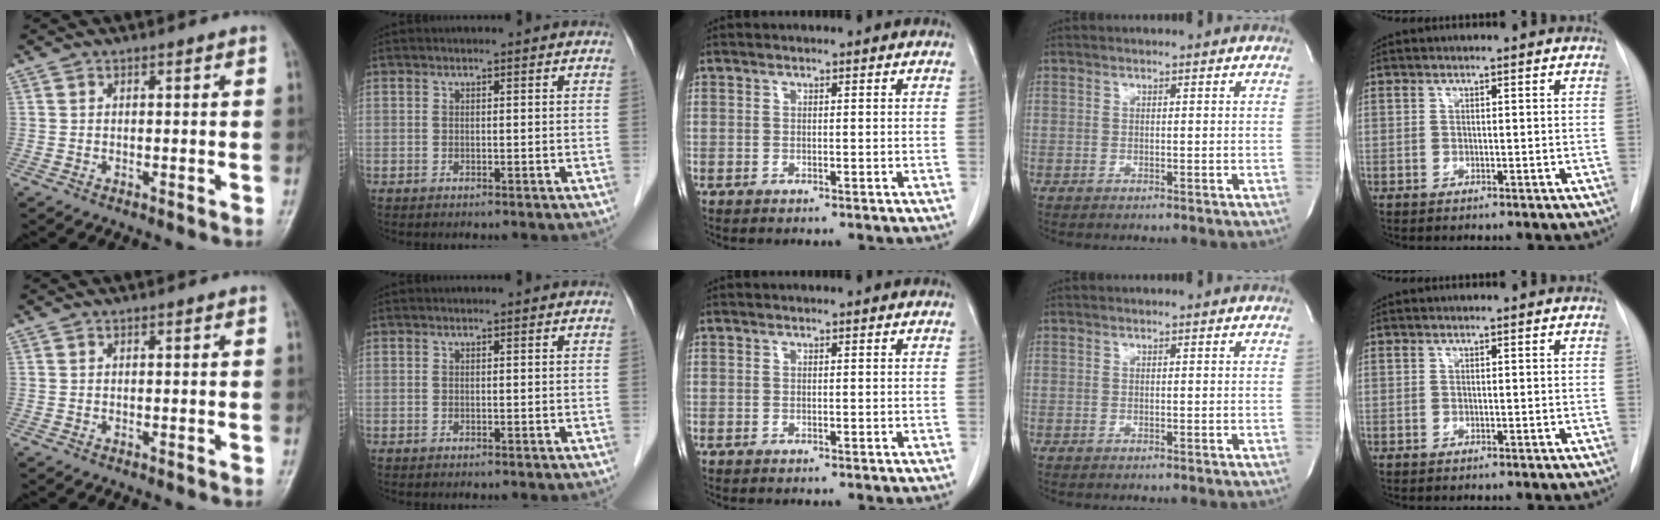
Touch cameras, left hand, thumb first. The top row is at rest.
{}